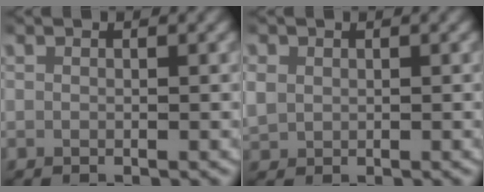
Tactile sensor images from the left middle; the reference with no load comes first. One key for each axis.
{"total": 2.4, "fx": 0.5, "fy": 2.1, "fz": 1.0, "tx": -0.036, "ty": -0.003, "tz": 0.015}